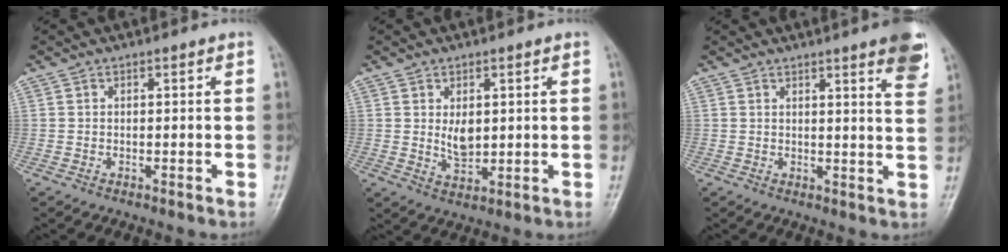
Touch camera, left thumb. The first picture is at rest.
{"total": 4.6, "force": [0.9, 2.8, 3.5], "torque": [-0.048, -0.013, 0.023]}
{"total": 8.1, "force": [5.0, 1.0, 6.3], "torque": [-0.065, -0.021, 0.053]}